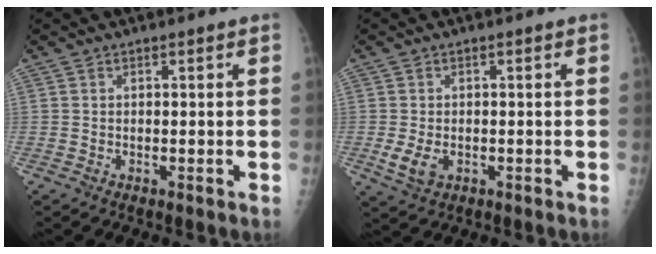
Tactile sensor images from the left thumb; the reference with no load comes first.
{"total": 3.9, "force": [-1.0, 2.6, 2.8], "torque": [-0.057, -0.006, -0.012]}